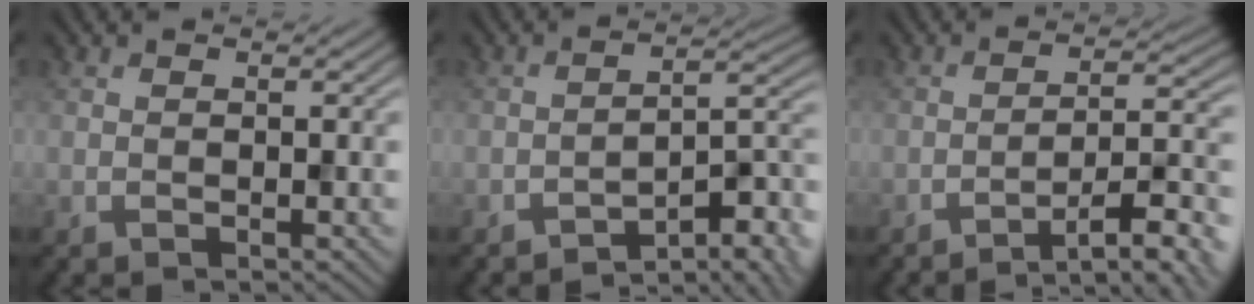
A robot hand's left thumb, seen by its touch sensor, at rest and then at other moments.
{"total": 7.1, "force": [-5.2, 1.8, 4.4], "torque": [-0.052, 0.012, -0.085]}
{"total": 8.8, "force": [-6.1, 1.7, 6.2], "torque": [-0.093, 0.017, -0.094]}